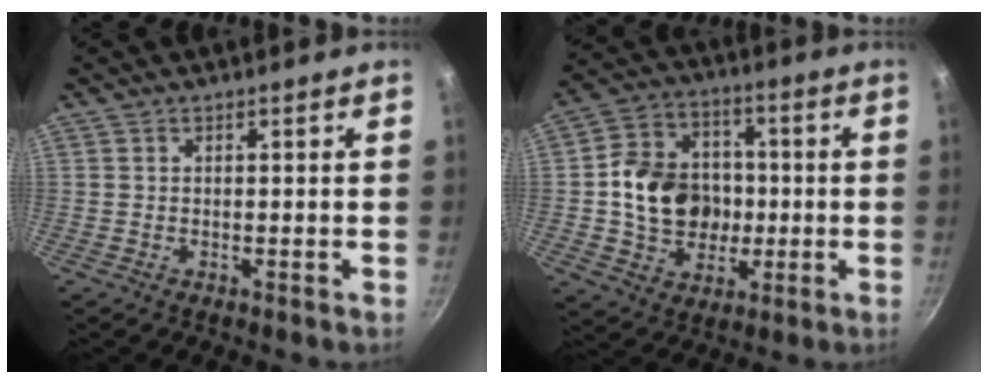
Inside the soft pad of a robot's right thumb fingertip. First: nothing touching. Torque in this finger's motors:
{"motor_torque": [-0.42, 0.88, 0.97, -0.20, 0.08]}